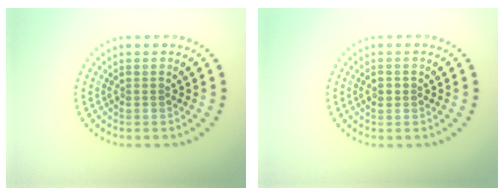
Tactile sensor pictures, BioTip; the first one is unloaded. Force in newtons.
{"total": 1.2, "press": 1.2, "slide": 0.1}